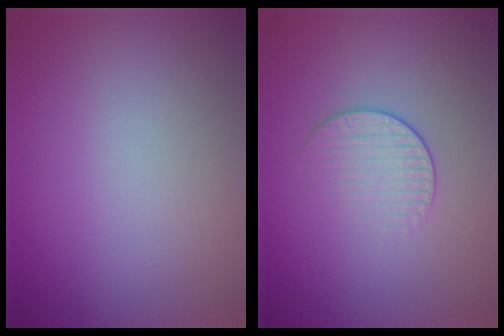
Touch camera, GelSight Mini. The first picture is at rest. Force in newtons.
{"total": 1.7, "press": 1.1, "slide": 1.3}